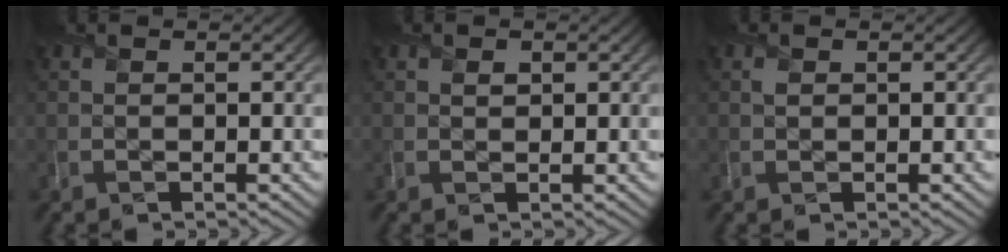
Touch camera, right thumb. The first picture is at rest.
{"total": 0.8, "force": [0.4, 0.6, 0.3], "torque": [-0.002, -0.006, 0.008]}
{"total": 0.6, "force": [0.2, 0.6, 0.3], "torque": [-0.008, -0.001, 0.003]}